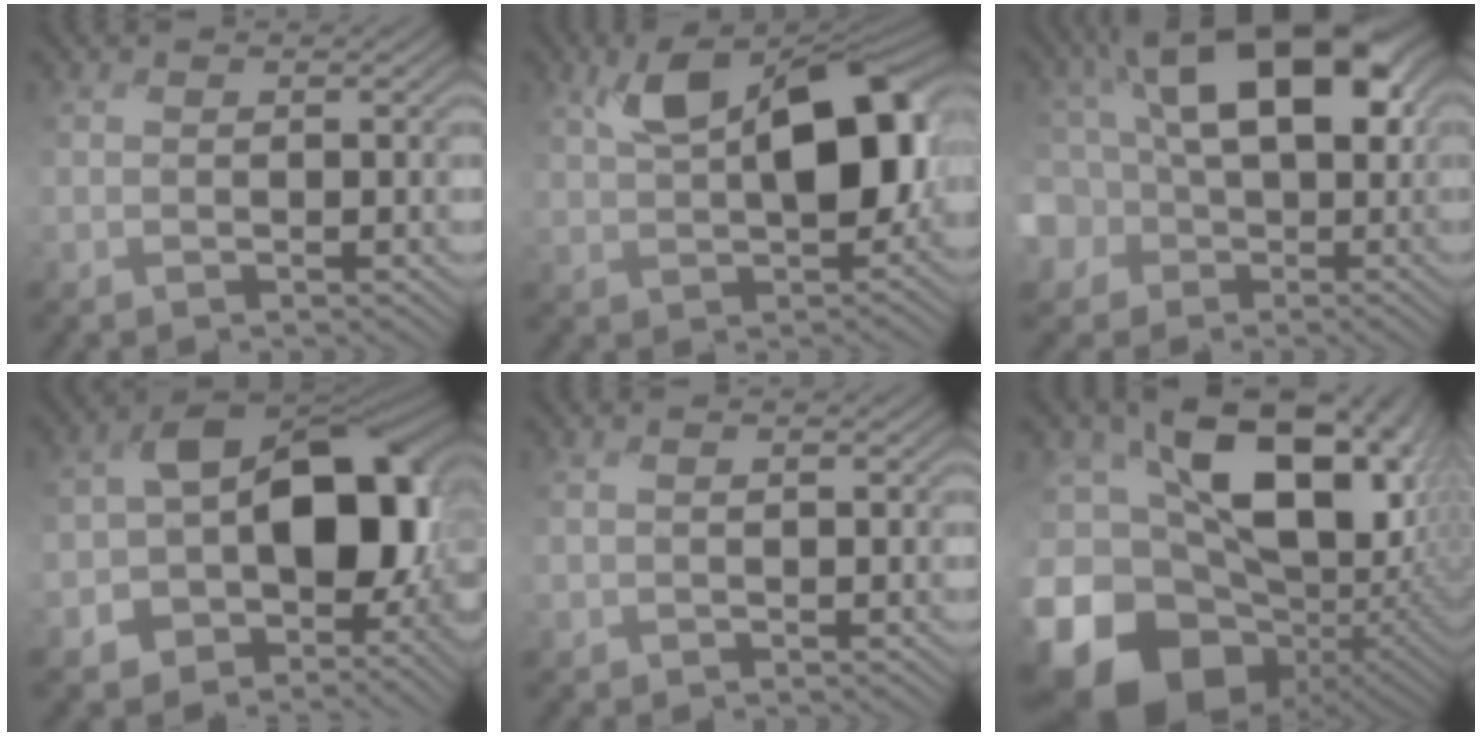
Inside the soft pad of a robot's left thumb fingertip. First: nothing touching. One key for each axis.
{"total": 13.0, "fx": 1.8, "fy": 7.1, "fz": 10.7, "tx": -0.182, "ty": 0.005, "tz": 0.034}
{"total": 17.7, "fx": 1.9, "fy": 12.2, "fz": 12.6, "tx": -0.213, "ty": 0.019, "tz": 0.020}
{"total": 16.9, "fx": -1.0, "fy": 11.6, "fz": 12.3, "tx": -0.181, "ty": -0.035, "tz": -0.006}
{"total": 1.1, "fx": 0.0, "fy": 0.7, "fz": 0.8, "tx": -0.019, "ty": -0.001, "tz": 0.001}
{"total": 21.3, "fx": -5.0, "fy": 14.9, "fz": 14.3, "tx": -0.278, "ty": -0.029, "tz": -0.082}